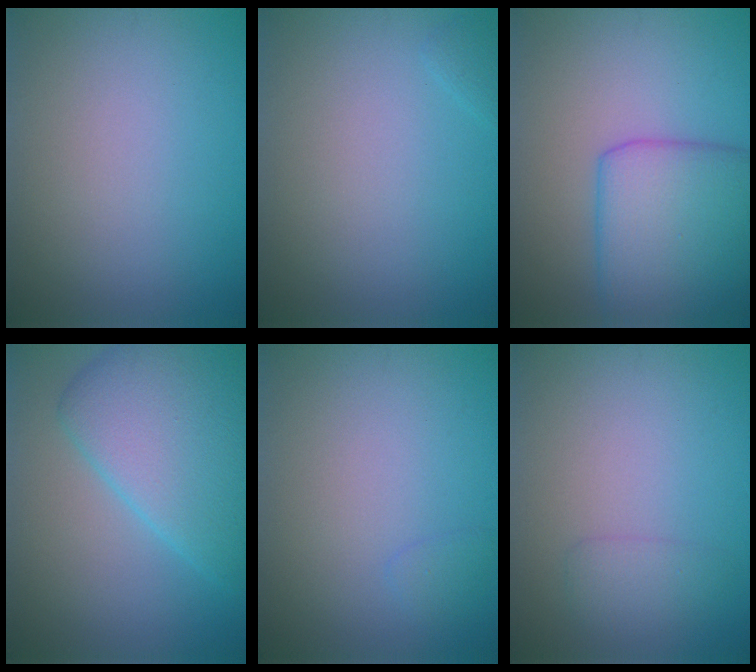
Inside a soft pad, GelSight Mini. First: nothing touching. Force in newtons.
{"total": 0.5, "press": 0.5, "slide": 0.0}
{"total": 7.2, "press": 7.2, "slide": 0.1}
{"total": 8.3, "press": 8.3, "slide": 0.2}
{"total": 0.8, "press": 0.8, "slide": 0.0}
{"total": 1.6, "press": 1.6, "slide": 0.0}